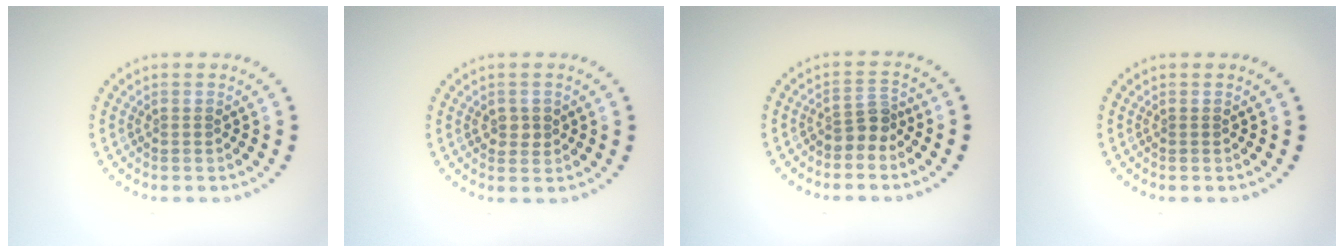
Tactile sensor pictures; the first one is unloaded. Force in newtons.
{"total": 1.6, "press": 1.6, "slide": 0.1}
{"total": 2.2, "press": 1.7, "slide": 1.4}
{"total": 0.0}